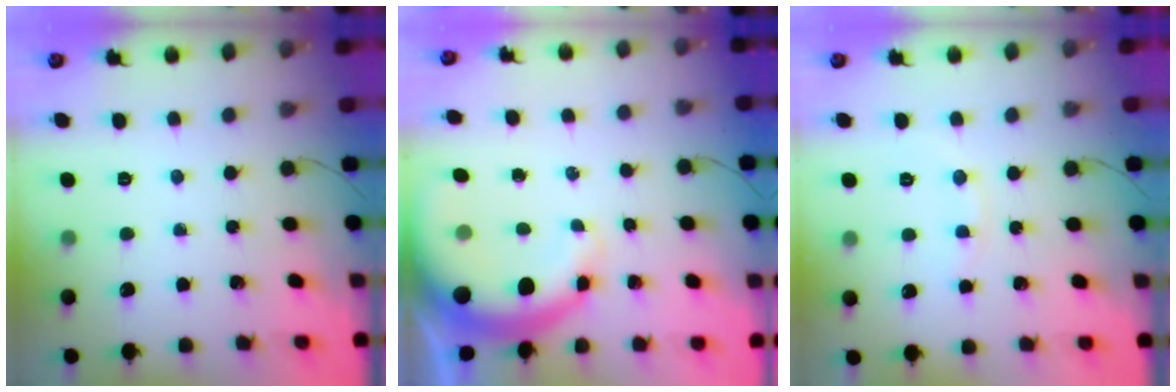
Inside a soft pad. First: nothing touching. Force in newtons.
{"total": 7.9, "press": 7.7, "slide": 1.9}
{"total": 6.6, "press": 6.3, "slide": 1.7}